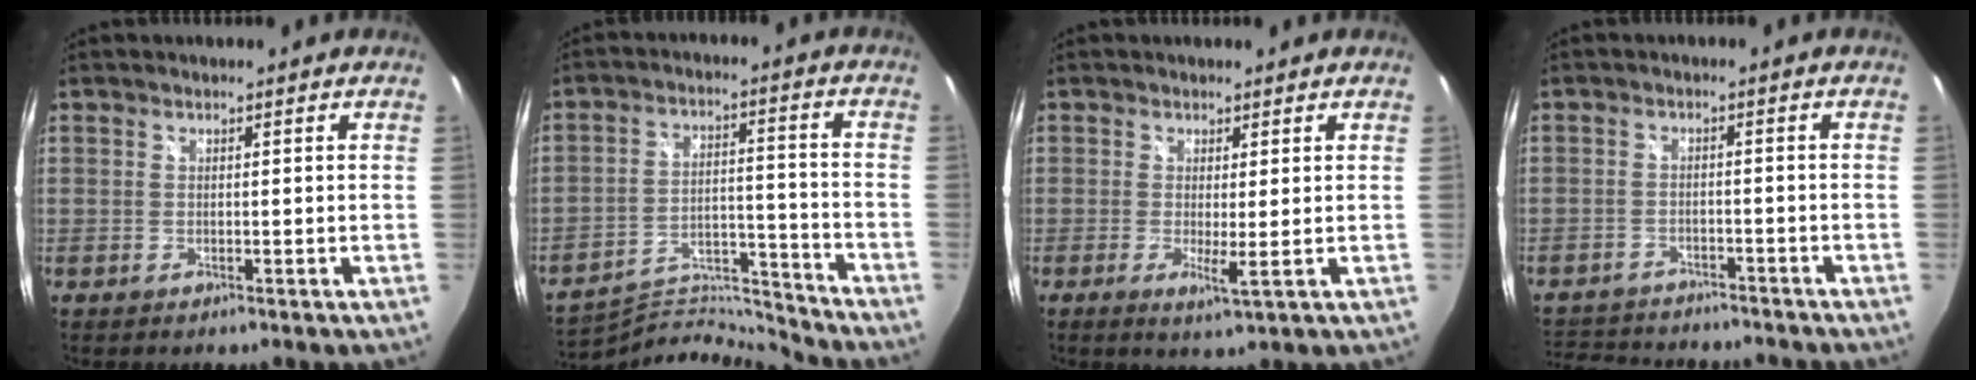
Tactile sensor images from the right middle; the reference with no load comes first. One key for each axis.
{"total": 14.3, "fx": -14.3, "fy": -0.1, "fz": 0.8, "tx": -0.029, "ty": 0.025, "tz": -0.237}
{"total": 2.9, "fx": -0.1, "fy": -0.1, "fz": 2.9, "tx": -0.052, "ty": -0.009, "tz": -0.002}
{"total": 12.9, "fx": -11.2, "fy": 4.5, "fz": 4.5, "tx": -0.112, "ty": -0.005, "tz": -0.166}